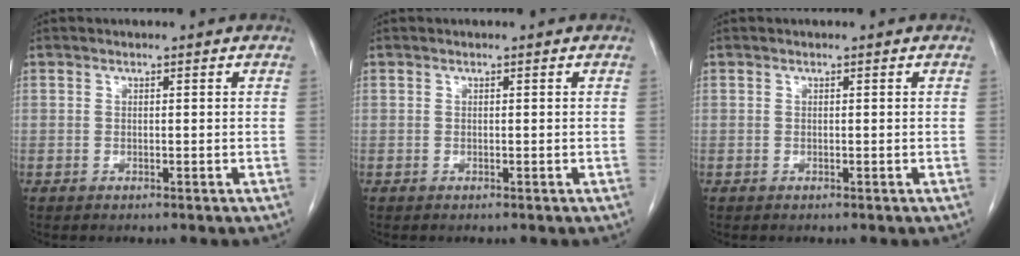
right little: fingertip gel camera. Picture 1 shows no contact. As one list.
[{"total": 0.0}, {"total": 0.0}]